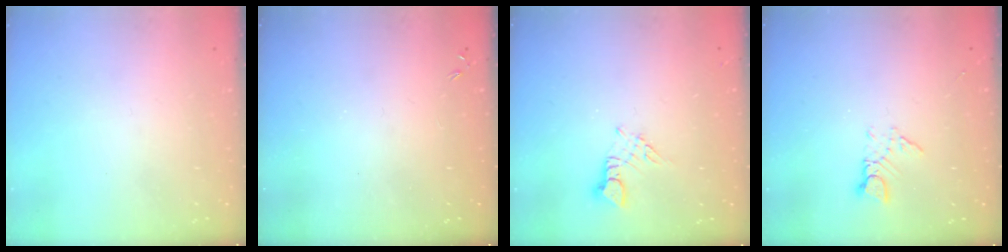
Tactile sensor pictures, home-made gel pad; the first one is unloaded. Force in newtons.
{"total": 0.0}
{"total": 2.9, "press": 2.9, "slide": 0.3}
{"total": 3.1, "press": 3.1, "slide": 0.4}